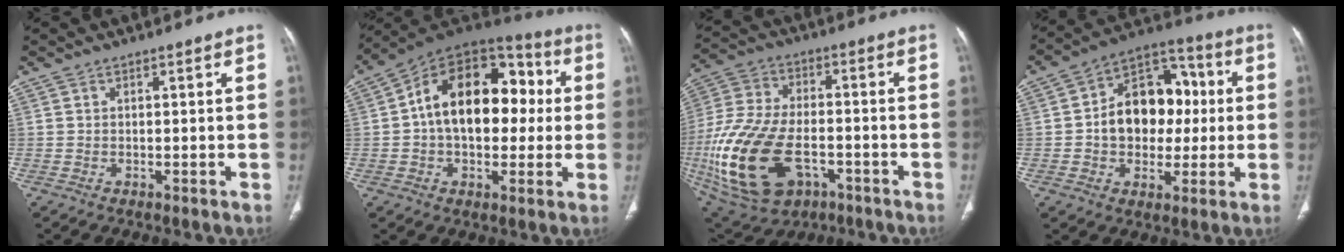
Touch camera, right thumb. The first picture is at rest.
{"total": 20.9, "force": [1.6, 13.3, 16.1], "torque": [-0.218, 0.039, 0.017]}
{"total": 23.5, "force": [-6.6, 14.0, 17.7], "torque": [-0.382, 0.005, -0.095]}
{"total": 16.3, "force": [0.5, 11.8, 11.3], "torque": [-0.123, 0.032, 0.003]}